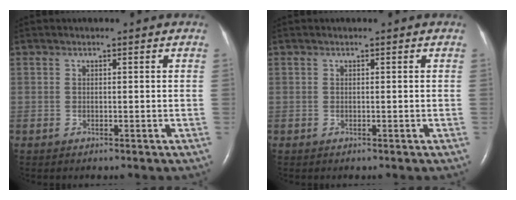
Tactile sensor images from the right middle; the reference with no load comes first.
{"total": 0.0}